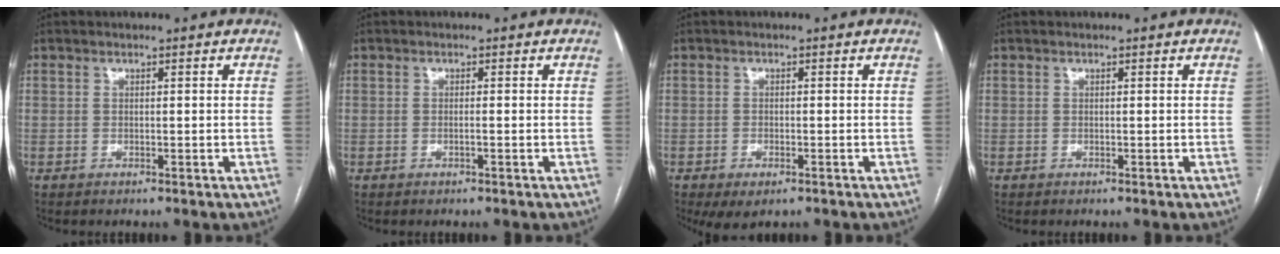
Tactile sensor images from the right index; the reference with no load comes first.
{"total": 0.7, "force": [-0.2, -0.1, 0.6], "torque": [-0.013, 0.001, -0.003]}
{"total": 3.4, "force": [-1.9, 1.6, 2.3], "torque": [-0.037, -0.006, -0.022]}
{"total": 0.0}